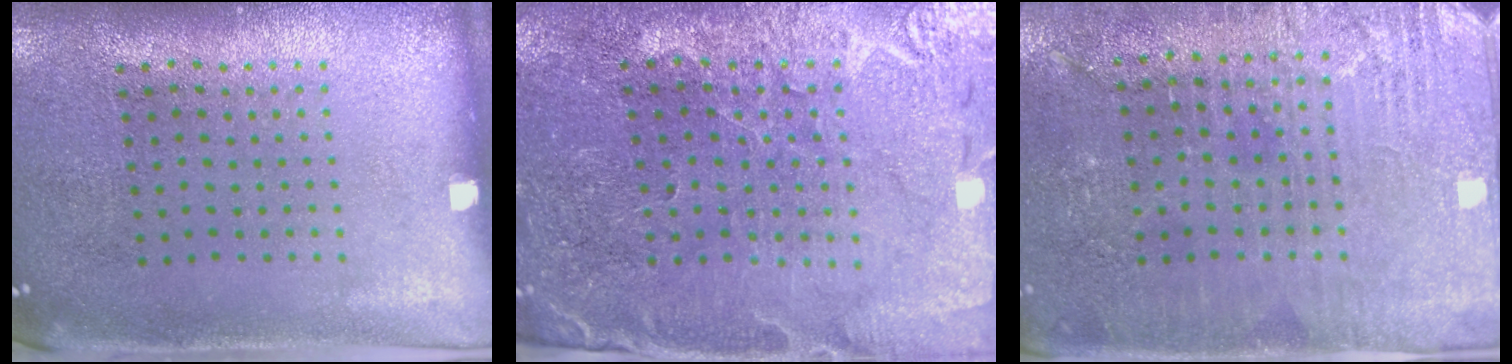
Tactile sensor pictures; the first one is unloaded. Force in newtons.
{"total": 1.3, "press": 1.2, "slide": 0.2}
{"total": 3.0, "press": 2.9, "slide": 0.5}